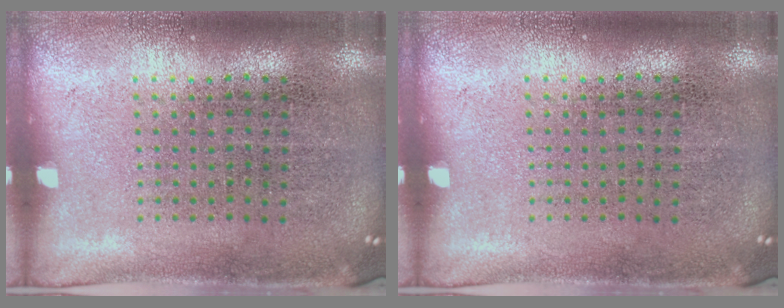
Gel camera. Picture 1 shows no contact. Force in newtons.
{"total": 0.0}